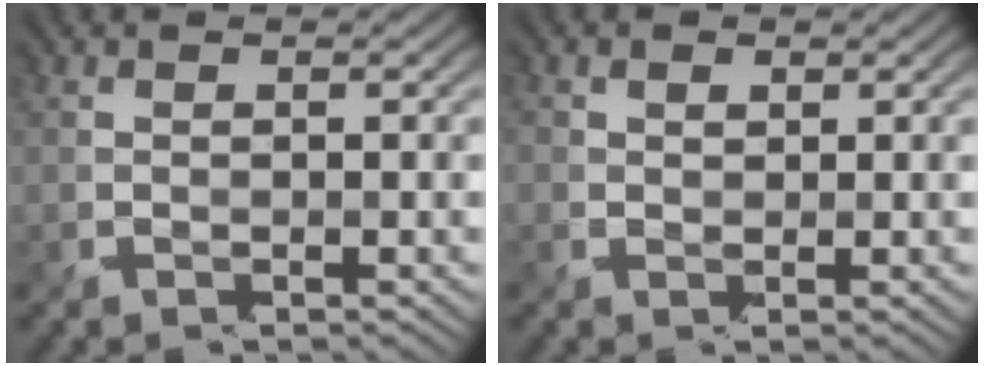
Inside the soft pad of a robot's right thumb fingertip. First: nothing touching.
{"total": 0.9, "force": [0.3, 0.7, 0.6], "torque": [-0.014, 0.000, 0.004]}